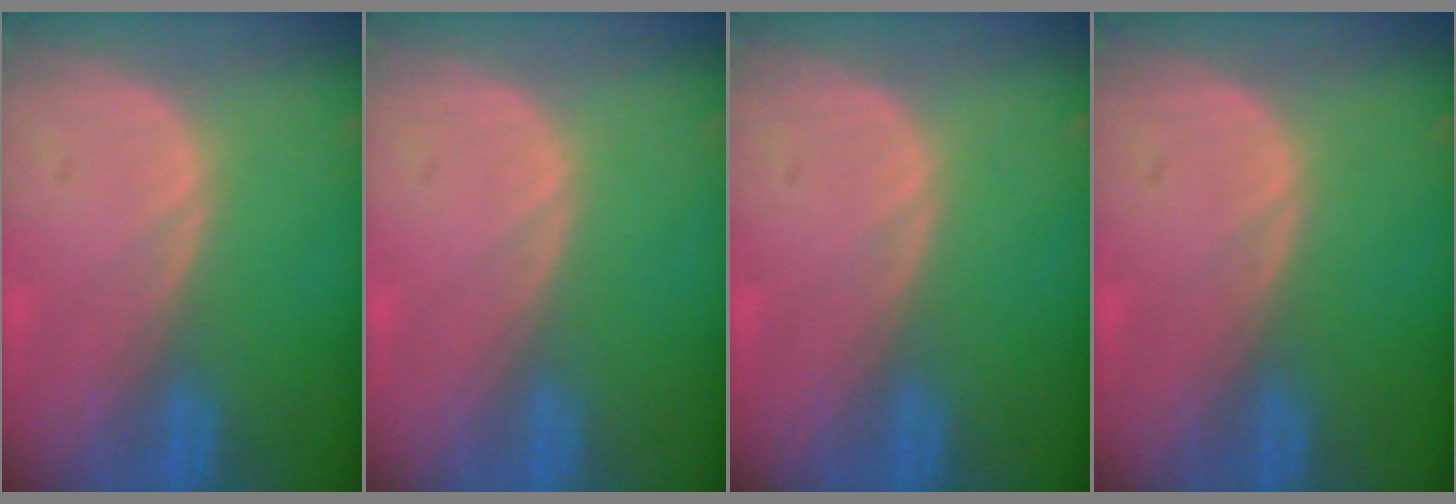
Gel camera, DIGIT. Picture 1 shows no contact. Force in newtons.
{"total": 0.0}
{"total": 0.0}
{"total": 0.0}